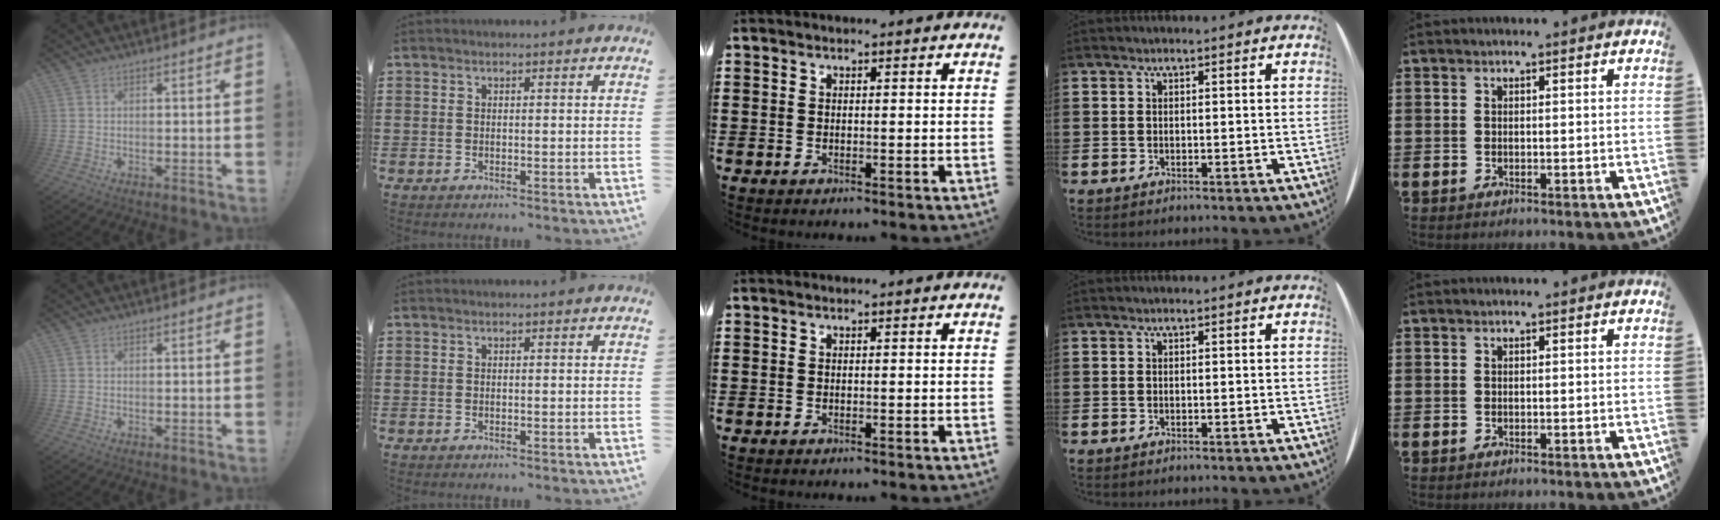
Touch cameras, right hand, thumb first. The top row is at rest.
{}